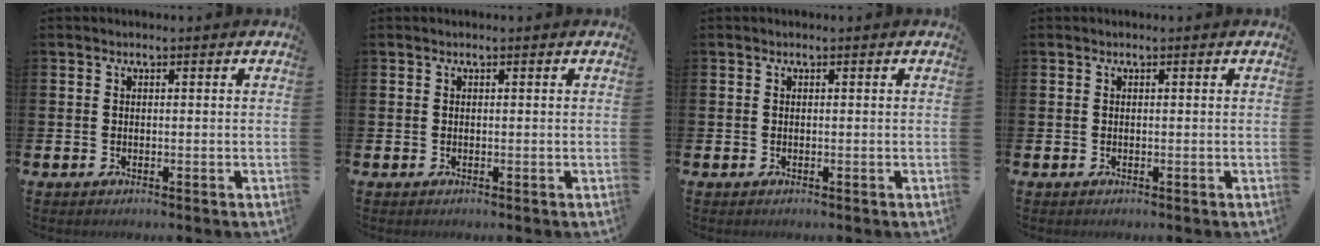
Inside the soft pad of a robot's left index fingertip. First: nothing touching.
{"total": 0.0}
{"total": 0.0}
{"total": 0.0}